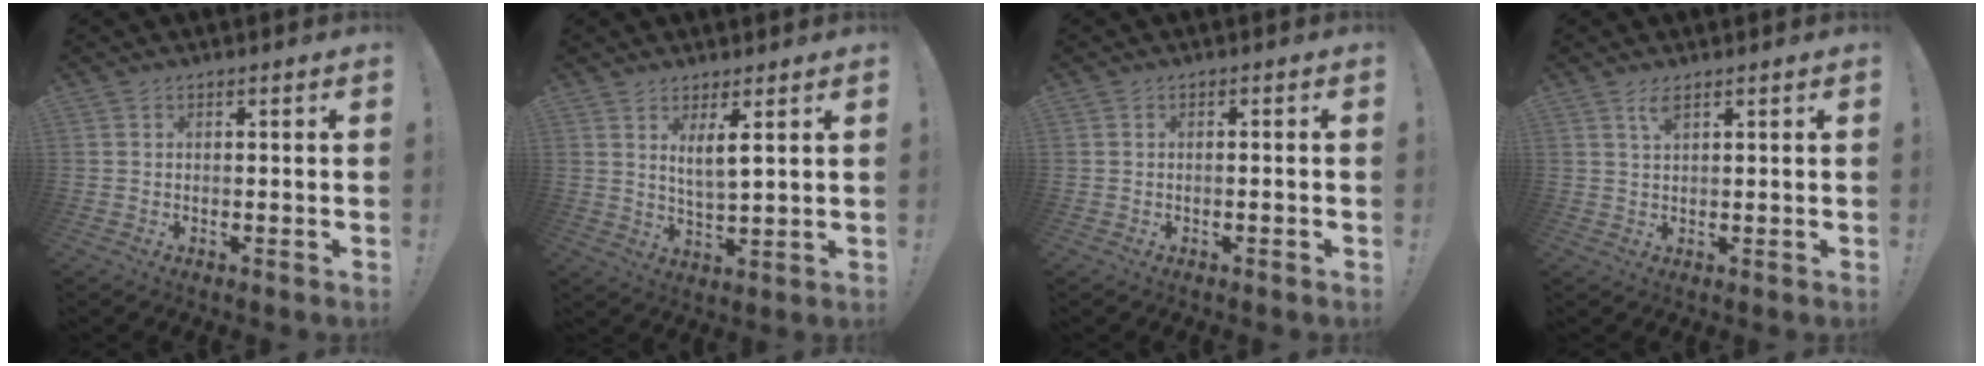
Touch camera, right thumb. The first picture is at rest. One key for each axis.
{"total": 6.1, "fx": 3.5, "fy": 0.9, "fz": 4.9, "tx": -0.082, "ty": -0.017, "tz": 0.055}
{"total": 1.0, "fx": -0.9, "fy": -0.3, "fz": 0.4, "tx": -0.006, "ty": -0.002, "tz": -0.016}
{"total": 2.7, "fx": 1.7, "fy": 0.7, "fz": 2.0, "tx": -0.032, "ty": -0.005, "tz": 0.027}